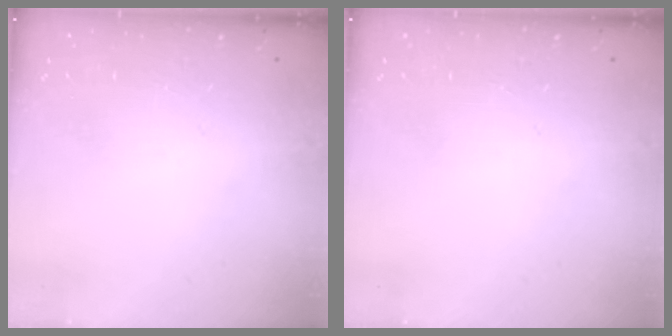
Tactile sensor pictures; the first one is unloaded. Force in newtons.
{"total": 0.0}